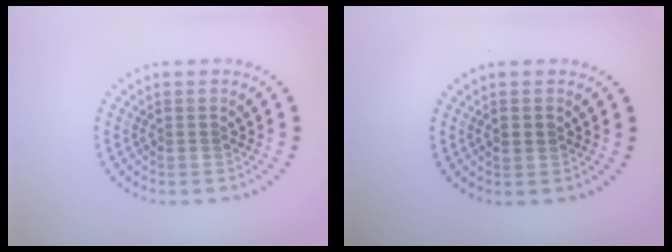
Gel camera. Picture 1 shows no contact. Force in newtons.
{"total": 1.5, "press": 1.5, "slide": 0.1}